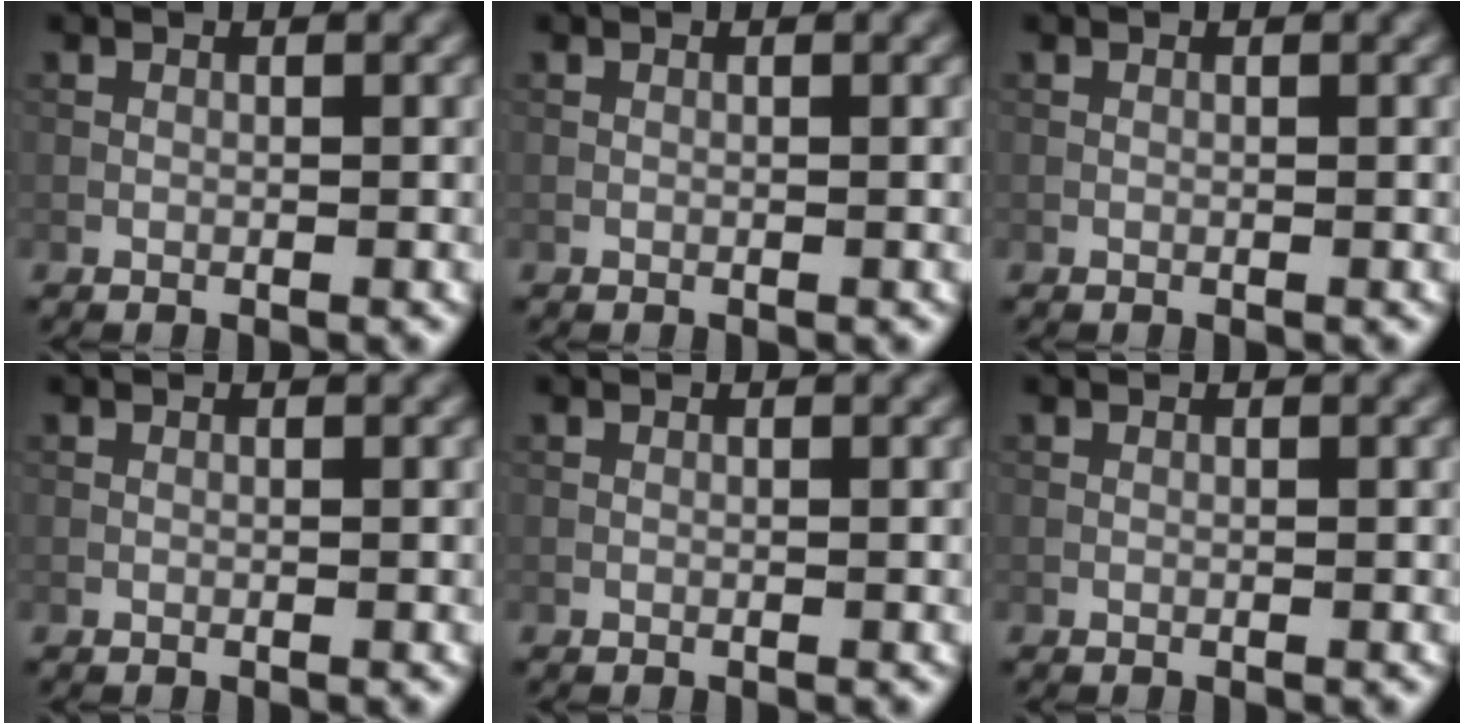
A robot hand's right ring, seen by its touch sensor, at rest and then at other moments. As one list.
[{"total": 0.0}, {"total": 0.0}, {"total": 0.0}, {"total": 0.0}, {"total": 0.0}]